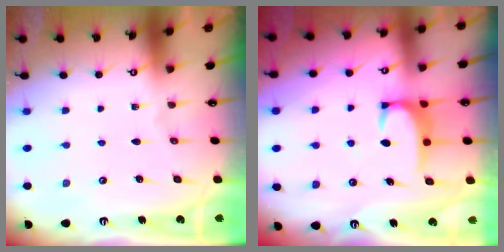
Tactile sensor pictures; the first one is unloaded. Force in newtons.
{"total": 2.6, "press": 2.6, "slide": 0.3}